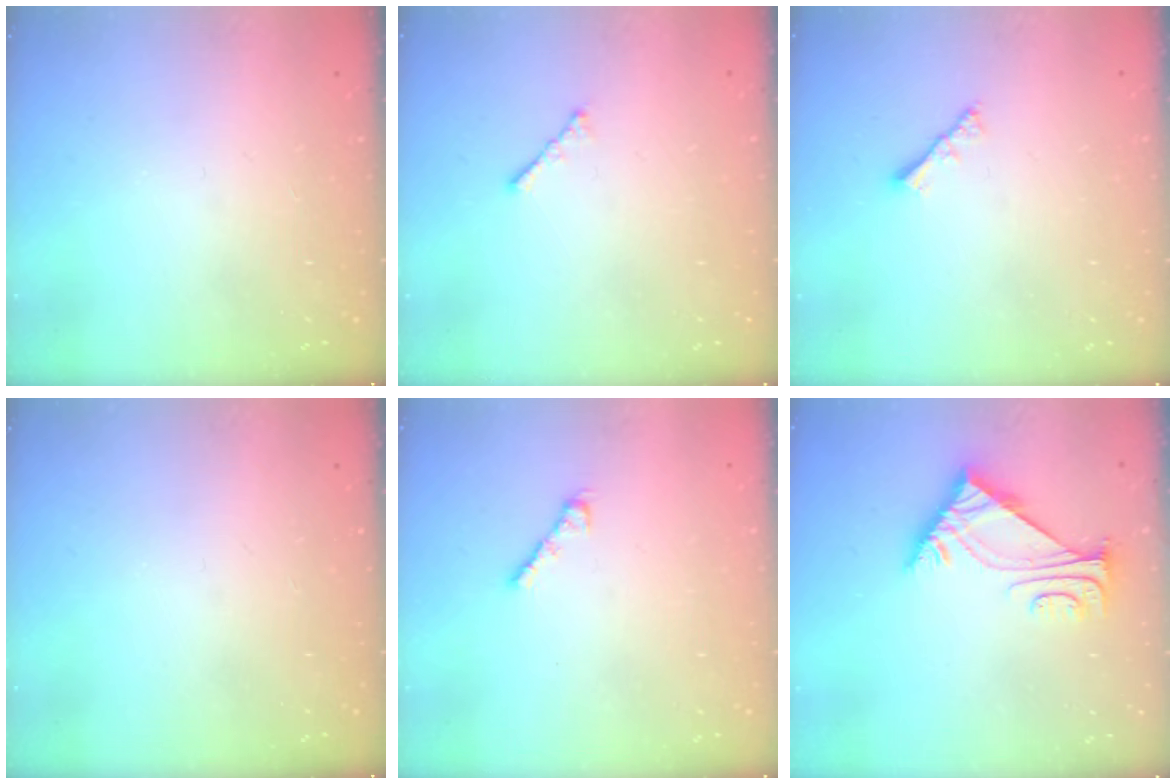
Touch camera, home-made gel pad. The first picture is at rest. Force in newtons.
{"total": 1.9, "press": 1.8, "slide": 0.5}
{"total": 2.5, "press": 2.4, "slide": 0.5}
{"total": 0.0}
{"total": 4.1, "press": 4.1, "slide": 0.9}
{"total": 6.3, "press": 6.3, "slide": 0.9}